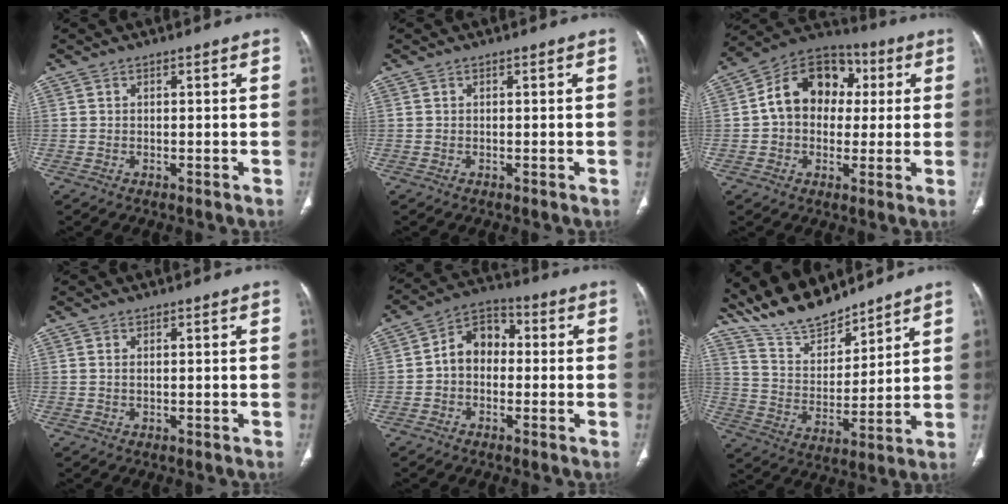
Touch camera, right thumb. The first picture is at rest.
{"total": 0.0}
{"total": 15.2, "force": [2.2, 11.7, 9.4], "torque": [-0.117, 0.028, 0.025]}
{"total": 0.6, "force": [0.1, 0.3, 0.5], "torque": [-0.013, 0.000, 0.004]}
{"total": 8.1, "force": [-0.4, 6.1, 5.3], "torque": [-0.062, 0.030, -0.024]}
{"total": 13.0, "force": [11.7, 3.8, 4.0], "torque": [-0.052, -0.062, 0.229]}